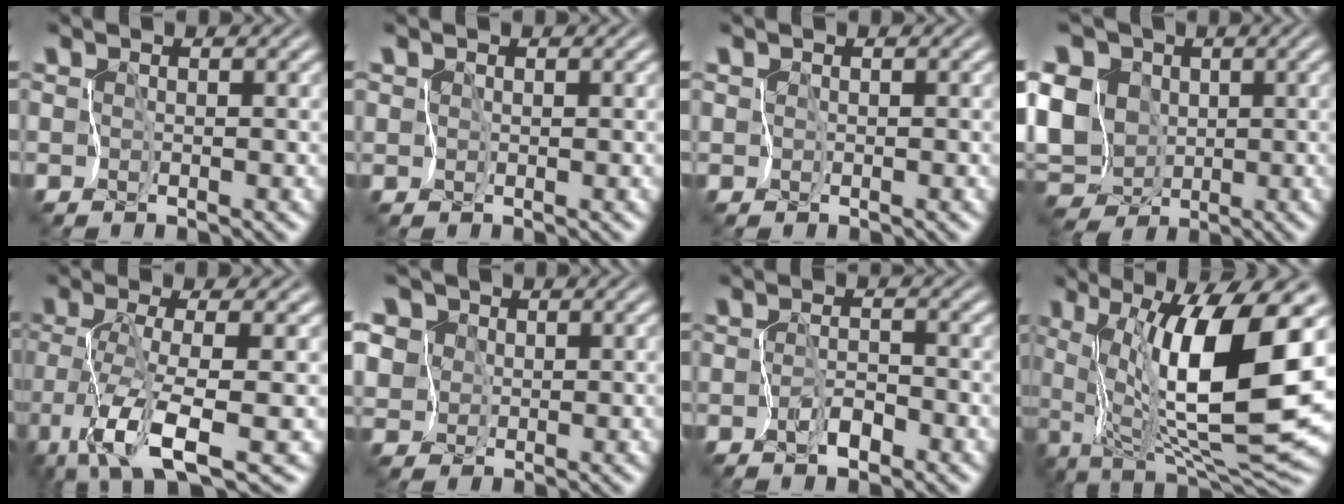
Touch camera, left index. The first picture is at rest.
{"total": 2.0, "force": [1.1, 1.5, 0.7], "torque": [-0.010, 0.012, 0.006]}
{"total": 1.2, "force": [0.6, 1.0, 0.3], "torque": [0.002, 0.012, -0.002]}
{"total": 11.7, "force": [-0.1, 9.9, 6.3], "torque": [-0.119, 0.023, -0.031]}
{"total": 6.7, "force": [-3.0, 0.7, 6.0], "torque": [-0.125, -0.008, -0.057]}
{"total": 9.5, "force": [4.8, 7.1, 4.2], "torque": [-0.105, 0.035, 0.054]}
{"total": 1.6, "force": [-1.3, 0.4, 0.9], "torque": [-0.018, 0.002, -0.026]}
{"total": 12.0, "force": [2.2, 2.5, 11.5], "torque": [-0.194, -0.016, 0.047]}